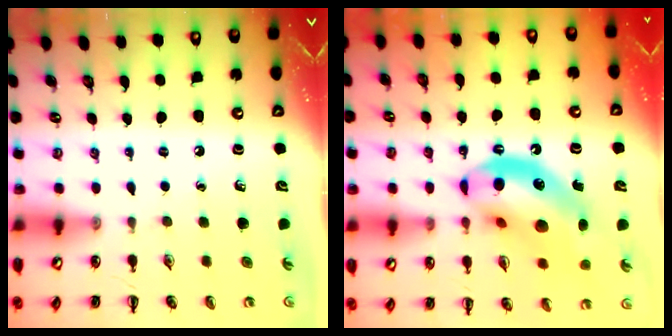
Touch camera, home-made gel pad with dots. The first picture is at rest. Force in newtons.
{"total": 16.9, "press": 16.4, "slide": 4.3}